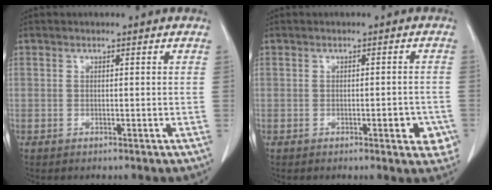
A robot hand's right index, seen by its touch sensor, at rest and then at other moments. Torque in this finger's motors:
{"motor_torque": [0.40, -0.33, 0.13, 0.04]}